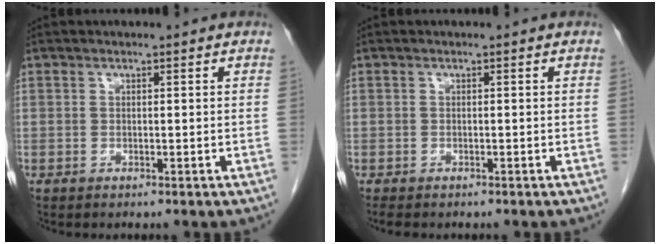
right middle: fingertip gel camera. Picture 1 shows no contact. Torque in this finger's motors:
{"motor_torque": [0.46, -0.29, 0.07, 0.00]}